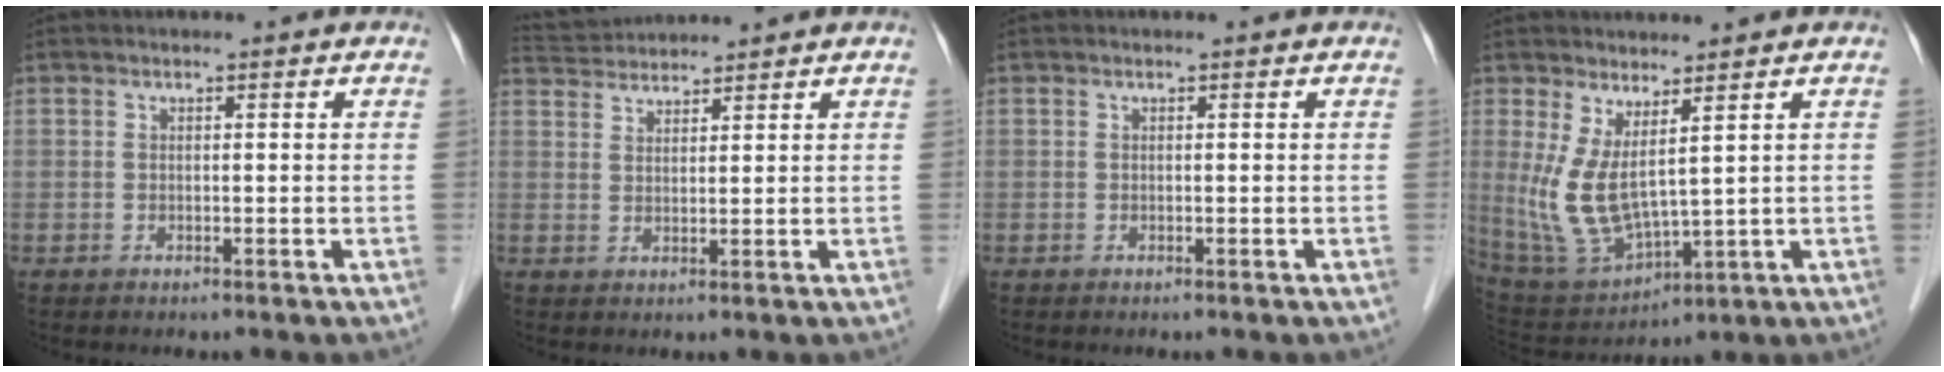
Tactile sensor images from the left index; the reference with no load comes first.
{"total": 5.2, "force": [5.1, 0.3, 0.5], "torque": [-0.017, 0.034, 0.095]}
{"total": 0.0}
{"total": 8.8, "force": [2.1, 2.5, 8.1], "torque": [-0.178, -0.021, 0.061]}